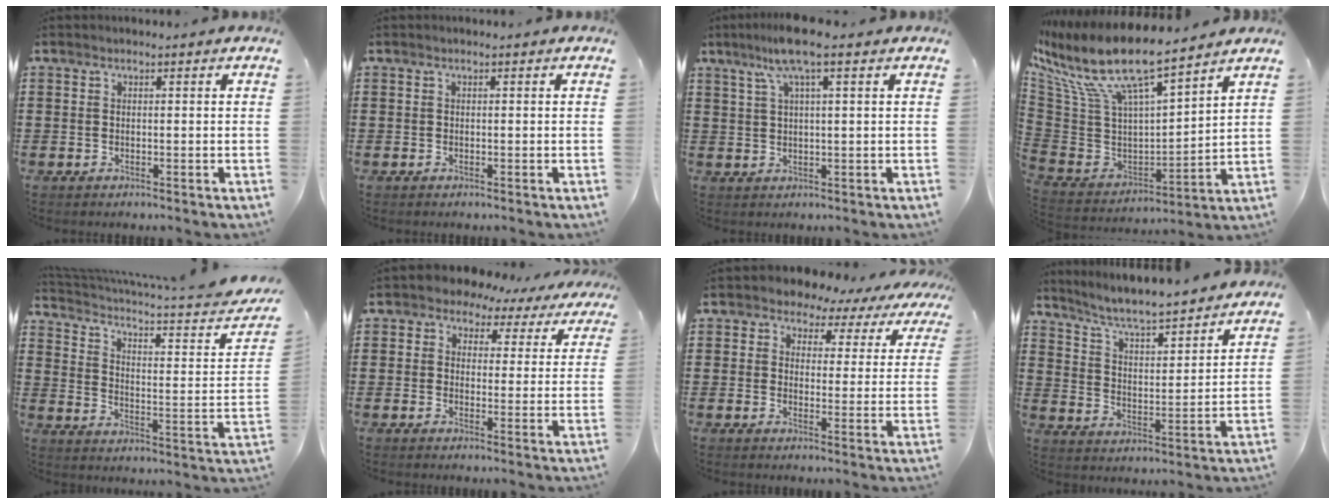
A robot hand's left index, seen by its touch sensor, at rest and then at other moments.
{"total": 0.0}
{"total": 6.5, "force": [3.3, 0.4, 5.7], "torque": [-0.116, 0.007, 0.056]}
{"total": 11.3, "force": [7.4, 2.8, 8.0], "torque": [-0.190, -0.056, 0.122]}
{"total": 4.1, "force": [2.6, 0.6, 3.1], "torque": [-0.069, -0.034, 0.035]}
{"total": 3.7, "force": [2.9, 2.2, 0.9], "torque": [-0.039, -0.013, 0.047]}
{"total": 4.1, "force": [3.6, 1.9, 0.6], "torque": [-0.038, -0.020, 0.059]}
{"total": 5.6, "force": [5.0, 0.2, 2.4], "torque": [-0.068, -0.039, 0.080]}